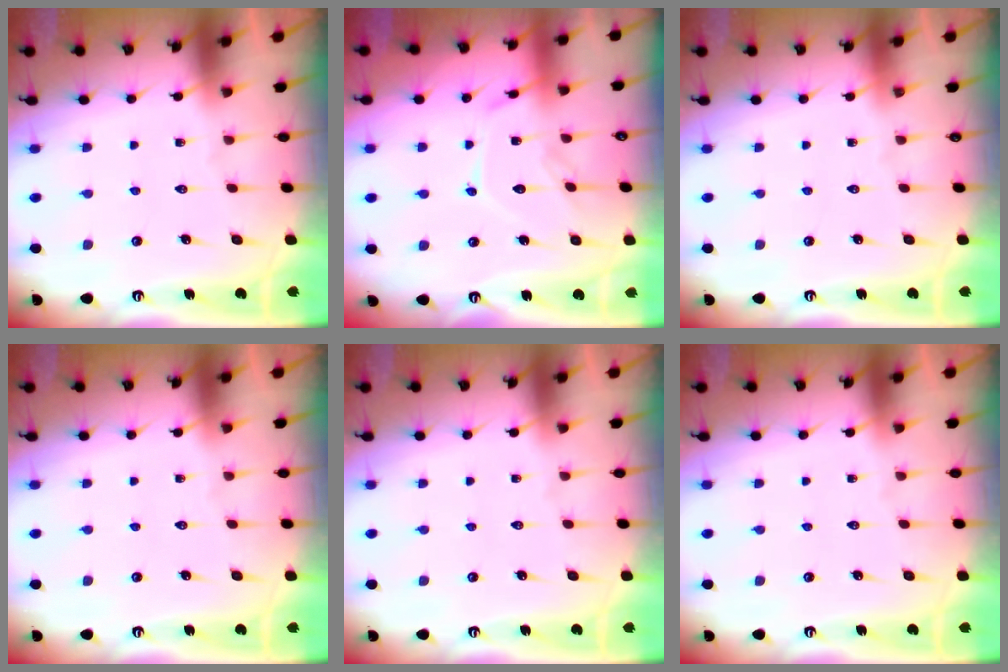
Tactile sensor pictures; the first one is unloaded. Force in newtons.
{"total": 12.1, "press": 12.0, "slide": 0.4}
{"total": 0.0}
{"total": 0.0}
{"total": 0.0}
{"total": 0.0}